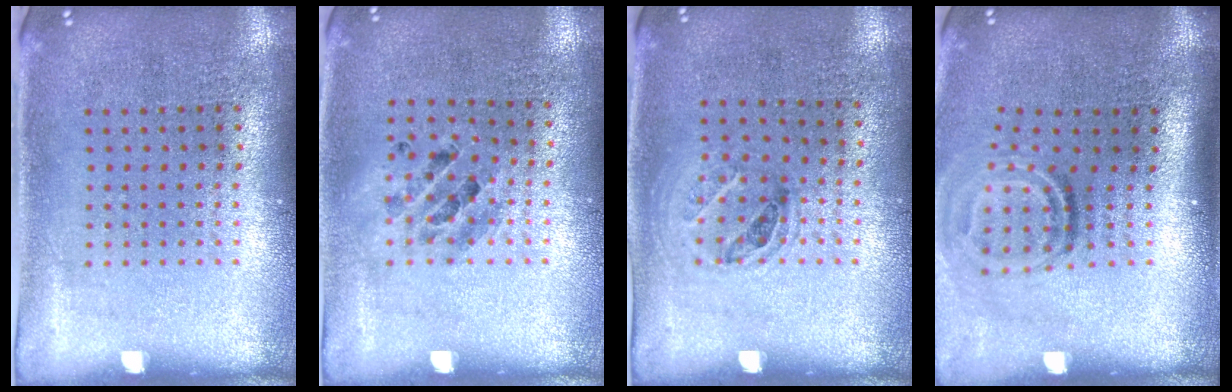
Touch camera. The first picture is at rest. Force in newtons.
{"total": 0.9, "press": 0.9, "slide": 0.2}
{"total": 1.0, "press": 0.8, "slide": 0.6}
{"total": 1.9, "press": 1.1, "slide": 1.5}